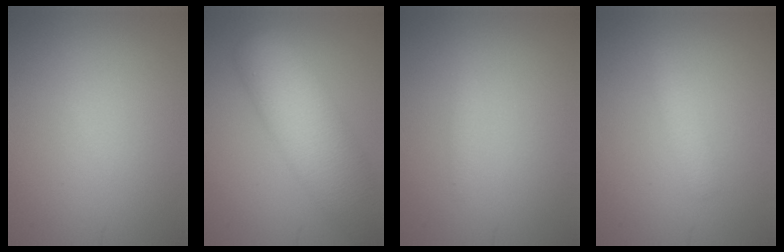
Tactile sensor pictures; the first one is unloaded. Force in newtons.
{"total": 8.9, "press": 8.9, "slide": 0.6}
{"total": 0.6, "press": 0.6, "slide": 0.1}
{"total": 1.4, "press": 1.4, "slide": 0.1}